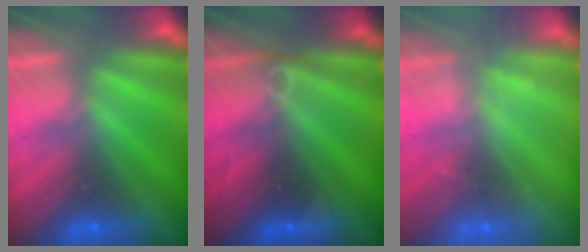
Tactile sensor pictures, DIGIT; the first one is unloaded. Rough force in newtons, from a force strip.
{"total": 2.6}
{"total": 2.3}